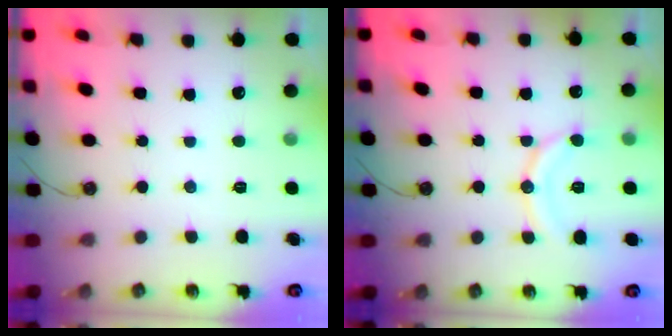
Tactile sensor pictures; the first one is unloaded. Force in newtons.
{"total": 10.5, "press": 10.5, "slide": 1.1}